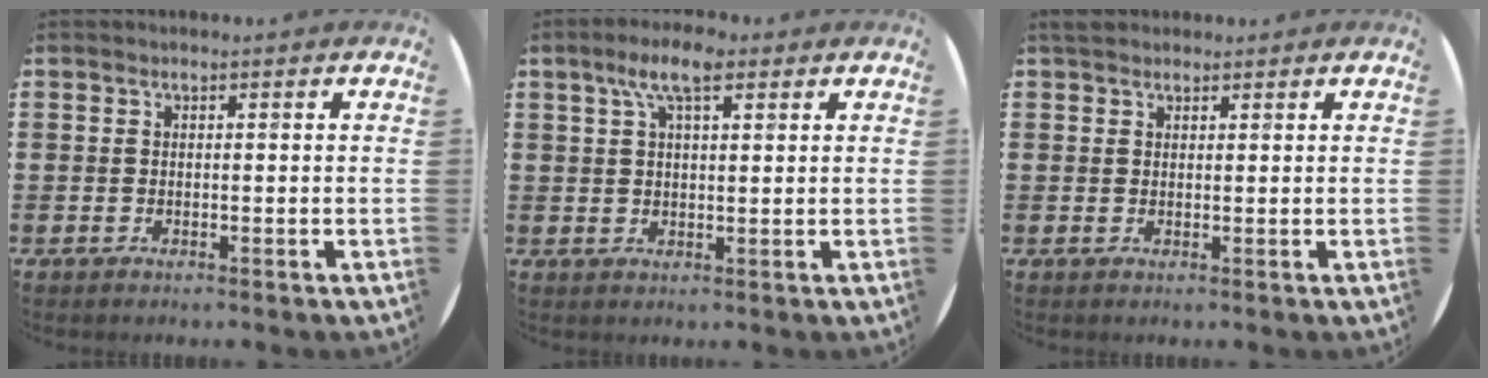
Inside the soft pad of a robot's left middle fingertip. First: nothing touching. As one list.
[{"total": 6.1, "force": [3.6, 2.1, 4.5], "torque": [-0.089, 0.007, 0.061]}, {"total": 1.6, "force": [1.4, 0.6, 0.4], "torque": [-0.010, 0.005, 0.028]}]